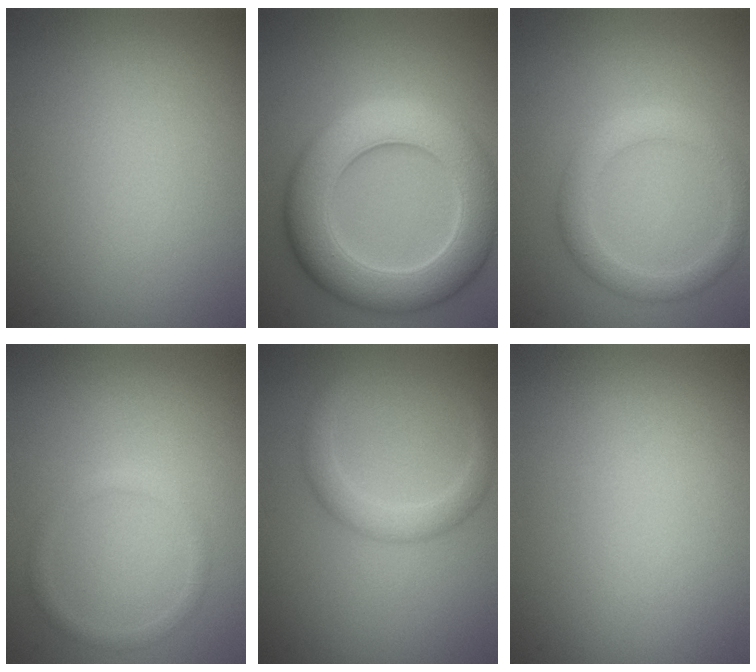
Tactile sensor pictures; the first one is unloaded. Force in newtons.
{"total": 9.1, "press": 9.1, "slide": 0.5}
{"total": 2.9, "press": 2.9, "slide": 0.2}
{"total": 1.2, "press": 1.2, "slide": 0.0}
{"total": 2.4, "press": 2.4, "slide": 0.1}
{"total": 0.0}